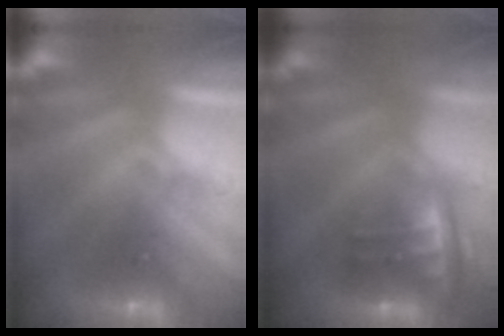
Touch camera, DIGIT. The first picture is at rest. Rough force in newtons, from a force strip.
{"total": 6.7}